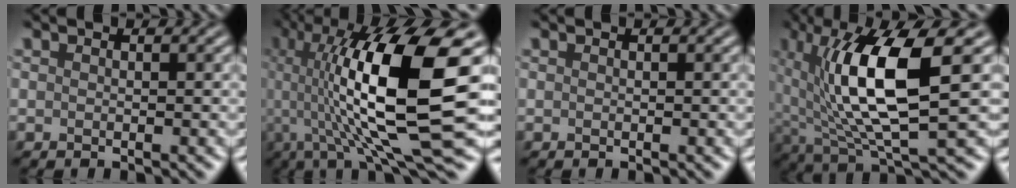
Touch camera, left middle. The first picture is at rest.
{"total": 14.5, "force": [2.1, 3.7, 13.9], "torque": [-0.234, 0.001, 0.046]}
{"total": 0.0}
{"total": 9.6, "force": [1.5, 2.6, 9.2], "torque": [-0.165, -0.003, 0.039]}